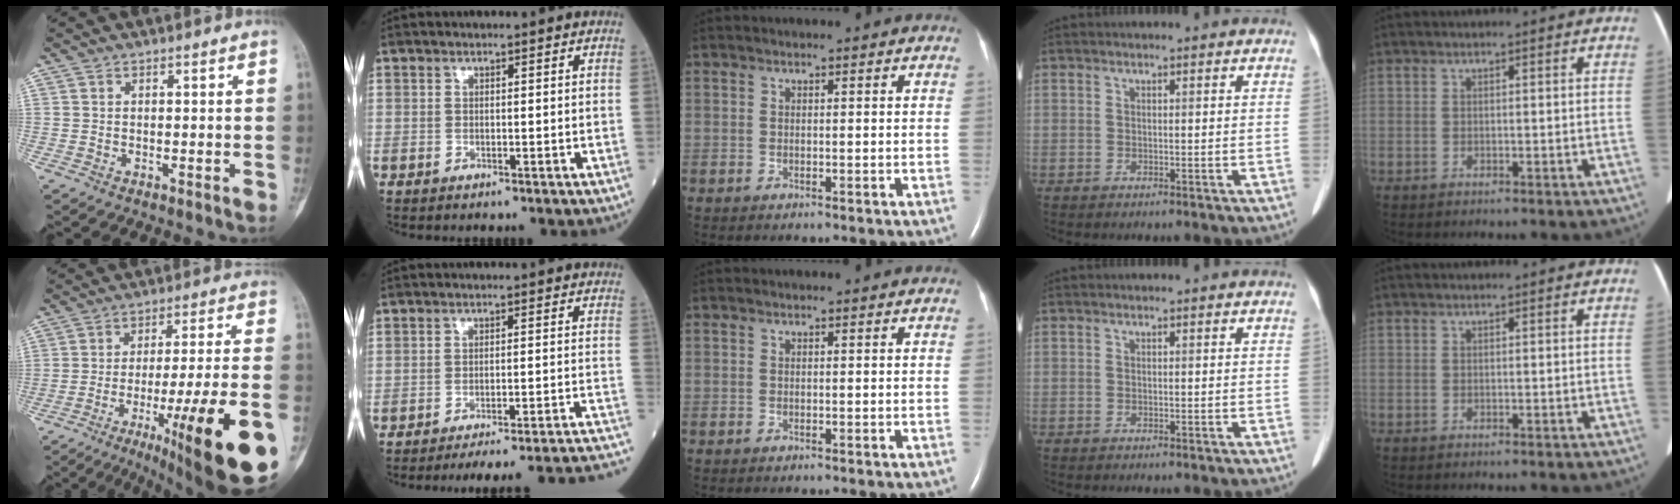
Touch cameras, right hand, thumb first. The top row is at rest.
{"thumb": {"total": 24.2, "force": [-10.8, 2.9, 21.4], "torque": [-0.253, 0.035, -0.154]}, "index": {"total": 22.6, "force": [-21.3, -1.6, 7.2], "torque": [-0.036, -0.018, -0.263]}}